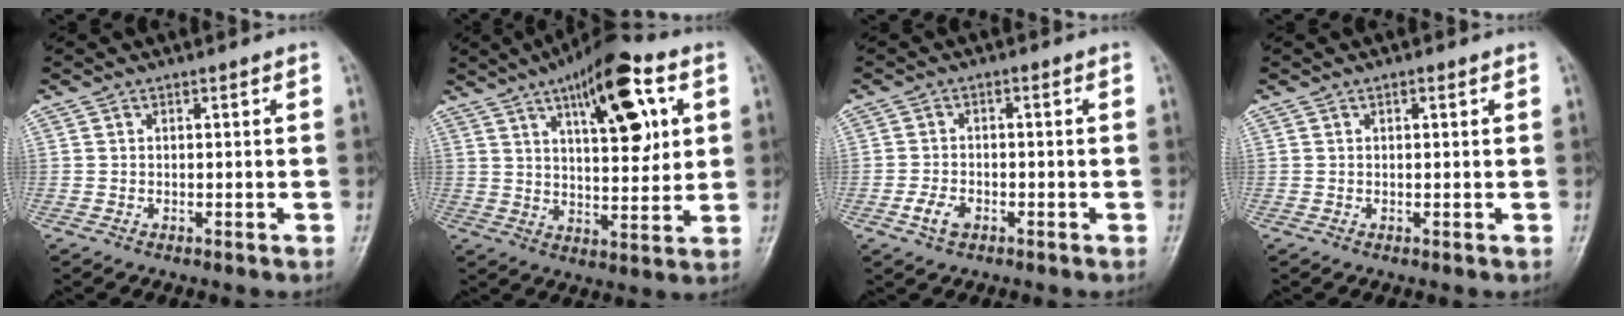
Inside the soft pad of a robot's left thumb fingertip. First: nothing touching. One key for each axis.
{"total": 16.9, "fx": 6.8, "fy": 6.3, "fz": 14.1, "tx": -0.183, "ty": -0.014, "tz": 0.101}
{"total": 3.6, "fx": -1.7, "fy": 2.2, "fz": 2.3, "tx": -0.042, "ty": 0.010, "tz": -0.032}
{"total": 0.8, "fx": 0.4, "fy": 0.4, "fz": 0.6, "tx": -0.008, "ty": 0.000, "tz": 0.004}